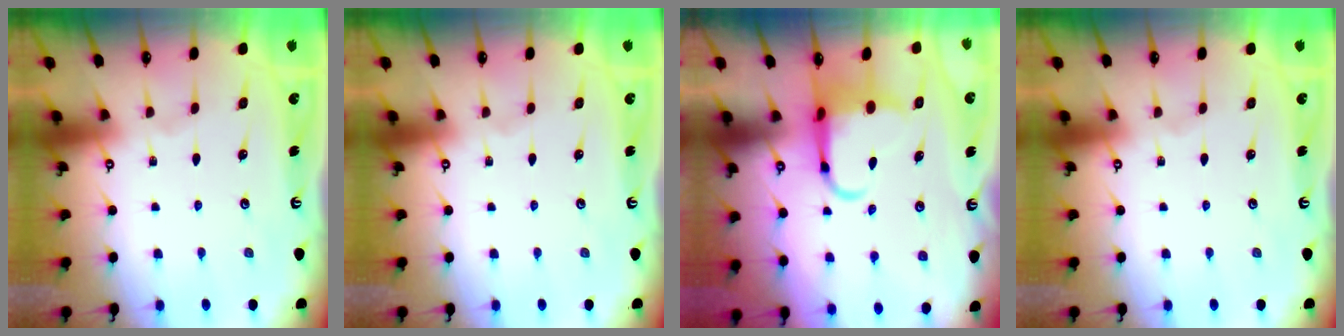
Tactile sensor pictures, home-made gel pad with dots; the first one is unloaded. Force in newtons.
{"total": 0.0}
{"total": 6.9, "press": 6.6, "slide": 1.8}
{"total": 0.0}